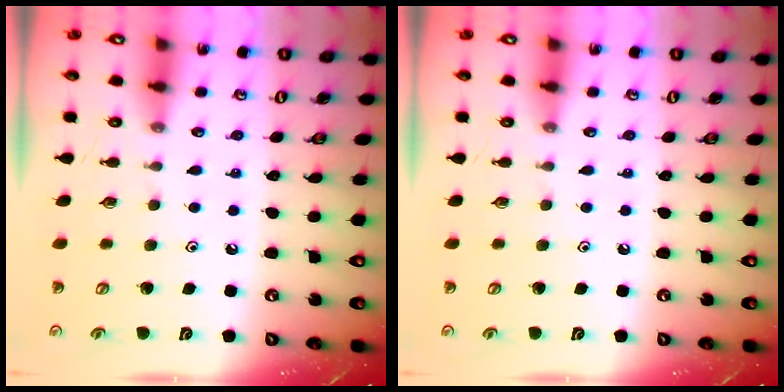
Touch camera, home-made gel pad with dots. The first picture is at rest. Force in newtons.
{"total": 0.0}